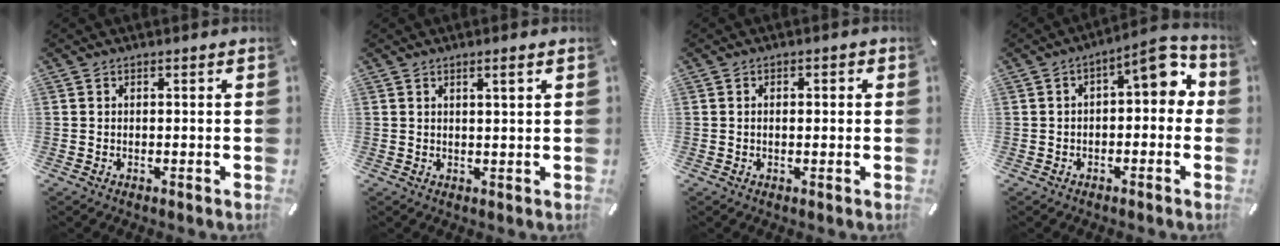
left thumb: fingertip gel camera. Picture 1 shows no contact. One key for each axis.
{"total": 2.1, "fx": 1.2, "fy": 0.0, "fz": 1.7, "tx": -0.035, "ty": 0.000, "tz": 0.020}
{"total": 1.7, "fx": -0.2, "fy": 1.1, "fz": 1.4, "tx": -0.019, "ty": 0.001, "tz": -0.007}
{"total": 7.2, "fx": 1.9, "fy": 3.5, "fz": 6.0, "tx": -0.079, "ty": -0.017, "tz": 0.022}